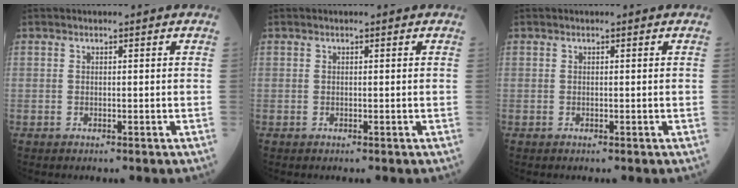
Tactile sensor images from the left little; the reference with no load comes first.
{"total": 0.0}
{"total": 0.0}